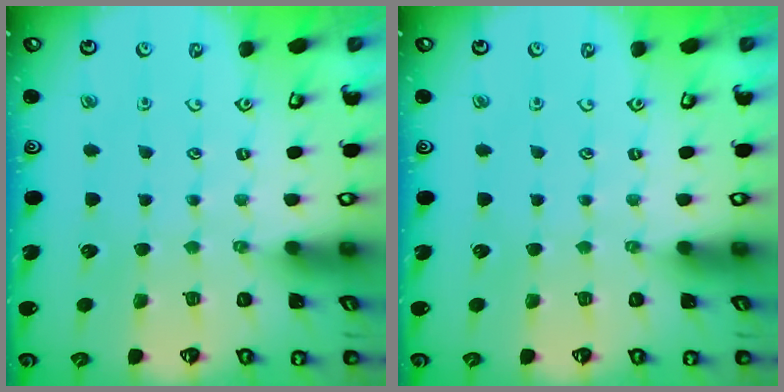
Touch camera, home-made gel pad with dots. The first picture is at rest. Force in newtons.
{"total": 0.0}